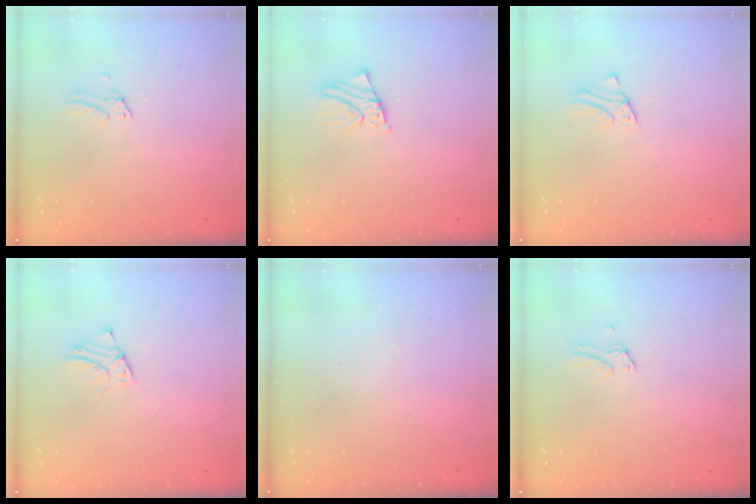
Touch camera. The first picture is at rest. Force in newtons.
{"total": 2.4, "press": 2.4, "slide": 0.3}
{"total": 1.1, "press": 1.1, "slide": 0.2}
{"total": 1.2, "press": 1.2, "slide": 0.0}
{"total": 0.7, "press": 0.7, "slide": 0.0}
{"total": 0.0}